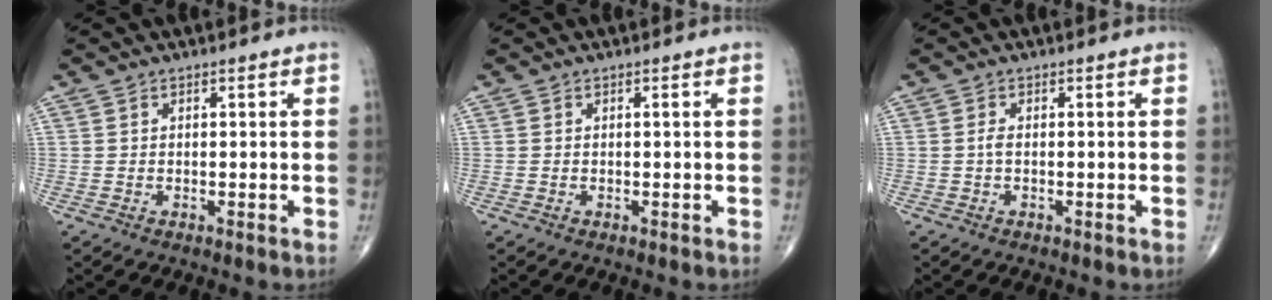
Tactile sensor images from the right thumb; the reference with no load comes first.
{"total": 0.0}
{"total": 0.9, "force": [-0.2, 0.3, 0.8], "torque": [-0.020, 0.000, -0.005]}